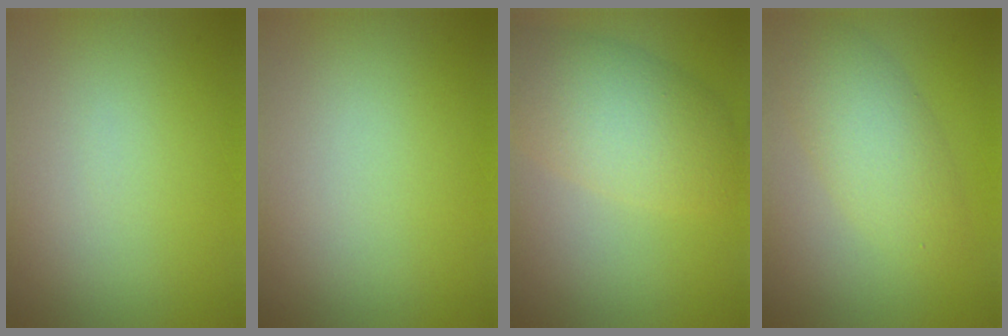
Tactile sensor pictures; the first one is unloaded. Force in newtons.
{"total": 0.0}
{"total": 6.2, "press": 6.2, "slide": 0.1}
{"total": 4.1, "press": 4.1, "slide": 0.2}